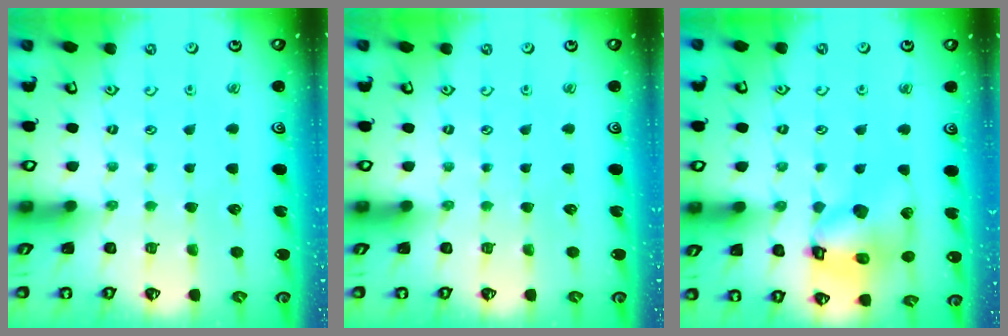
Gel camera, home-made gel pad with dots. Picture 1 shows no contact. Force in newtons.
{"total": 0.0}
{"total": 14.8, "press": 14.7, "slide": 1.7}